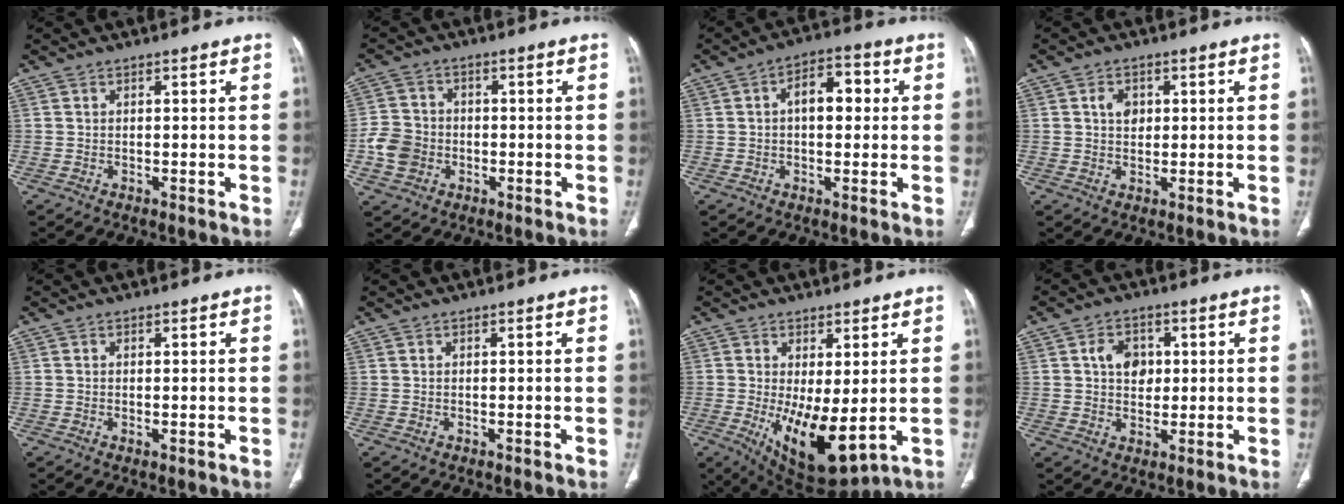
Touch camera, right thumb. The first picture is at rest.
{"total": 7.1, "force": [-1.8, 6.1, 3.1], "torque": [-0.042, 0.017, -0.038]}
{"total": 7.6, "force": [1.0, 4.4, 6.1], "torque": [-0.071, 0.022, 0.009]}
{"total": 3.5, "force": [0.9, 2.6, 2.1], "torque": [-0.017, 0.000, 0.014]}
{"total": 0.0}
{"total": 0.0}
{"total": 12.5, "force": [-1.4, 5.1, 11.3], "torque": [-0.183, -0.028, 0.000]}
{"total": 6.0, "force": [1.2, 4.6, 3.7], "torque": [-0.031, -0.002, 0.017]}